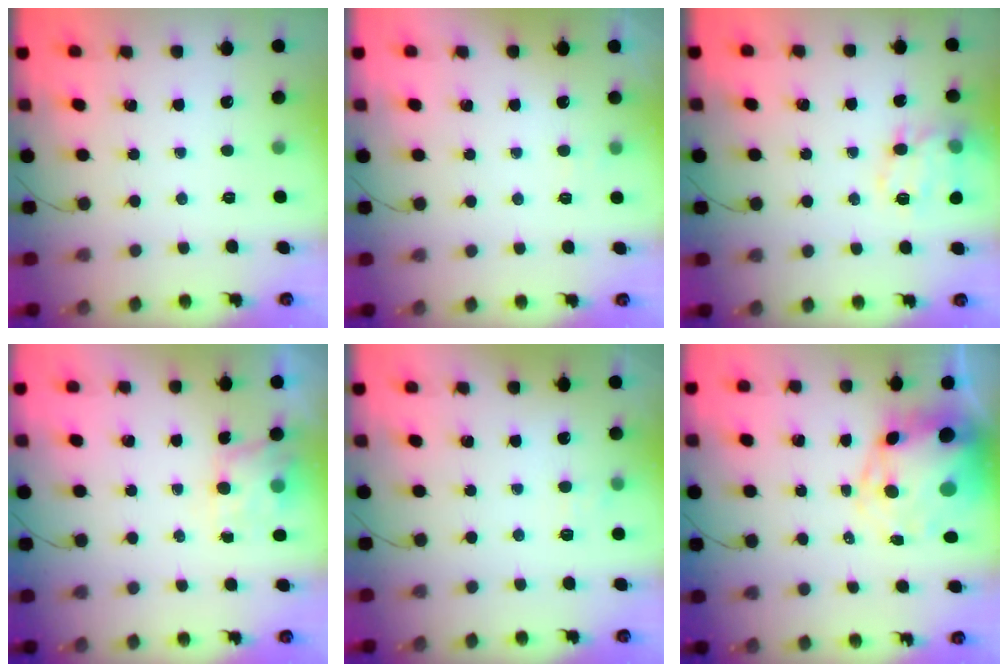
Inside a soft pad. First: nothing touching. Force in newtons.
{"total": 2.3, "press": 2.0, "slide": 1.2}
{"total": 14.4, "press": 14.4, "slide": 1.0}
{"total": 4.7, "press": 4.5, "slide": 1.1}
{"total": 6.6, "press": 6.5, "slide": 1.3}
{"total": 12.8, "press": 12.3, "slide": 3.4}